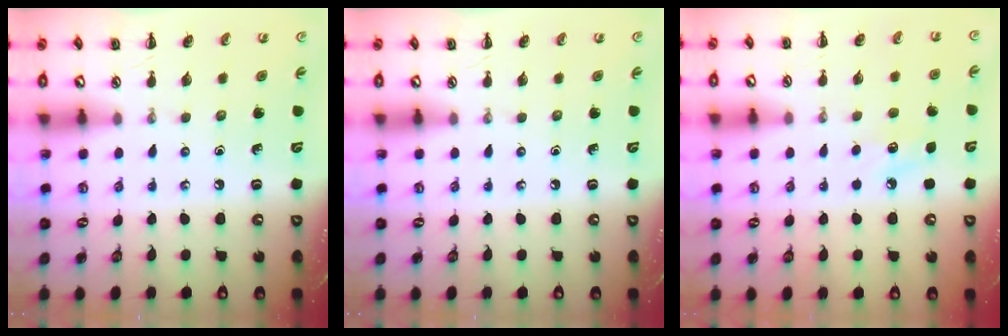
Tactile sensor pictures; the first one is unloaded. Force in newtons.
{"total": 0.0}
{"total": 7.1, "press": 6.9, "slide": 1.9}